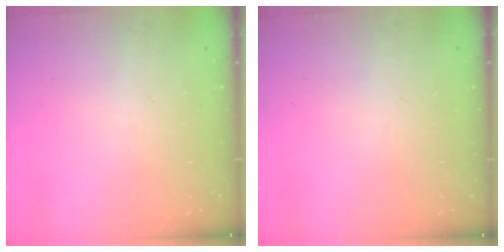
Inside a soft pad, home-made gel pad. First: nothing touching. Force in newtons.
{"total": 0.0}